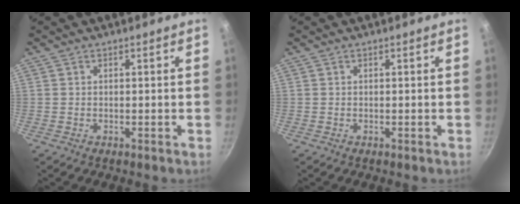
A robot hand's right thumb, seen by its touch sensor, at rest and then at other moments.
{"total": 0.0}